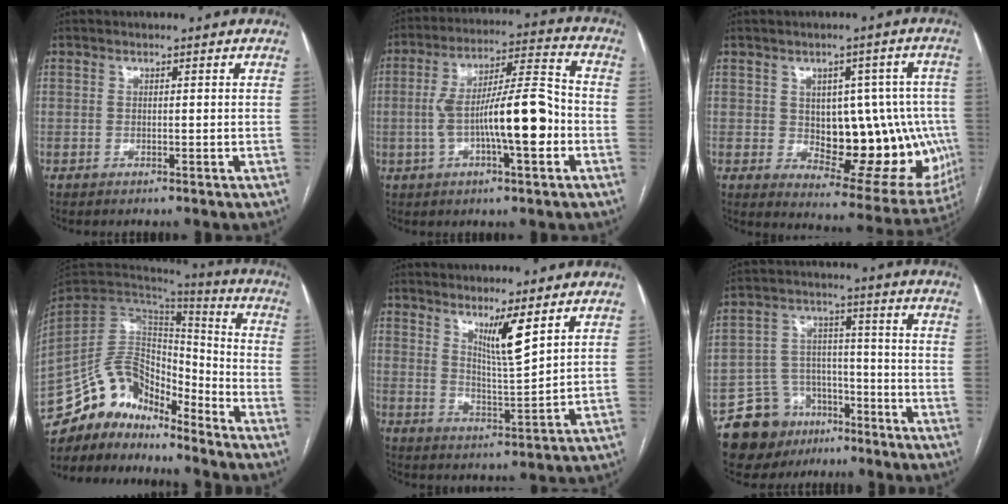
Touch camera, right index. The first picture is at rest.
{"total": 14.4, "force": [-3.0, 2.3, 13.9], "torque": [-0.242, 0.019, -0.048]}
{"total": 17.9, "force": [-1.0, 9.2, 15.3], "torque": [-0.171, 0.017, 0.014]}
{"total": 13.4, "force": [-11.7, 5.3, 3.7], "torque": [-0.067, 0.067, -0.217]}
{"total": 6.2, "force": [3.8, -0.2, 4.9], "torque": [-0.085, -0.022, 0.069]}
{"total": 11.4, "force": [-7.6, 8.0, 2.9], "torque": [-0.054, 0.047, -0.119]}